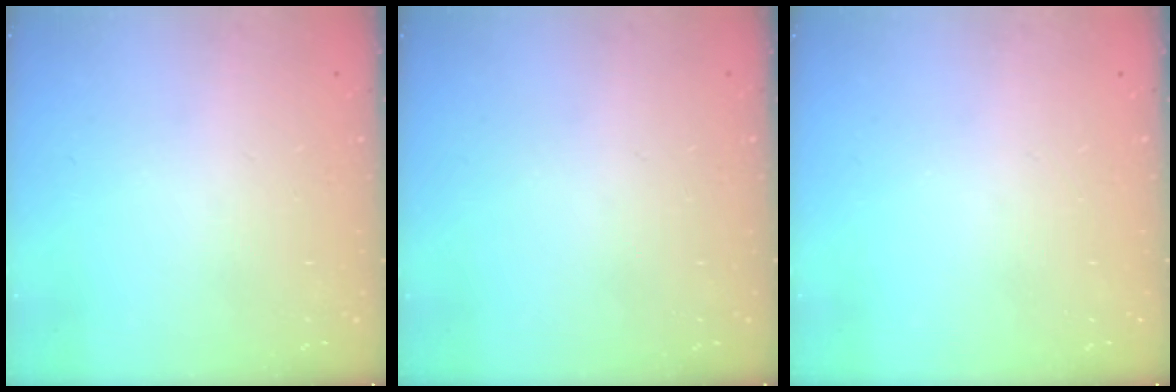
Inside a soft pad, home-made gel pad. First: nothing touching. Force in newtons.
{"total": 0.0}
{"total": 0.0}